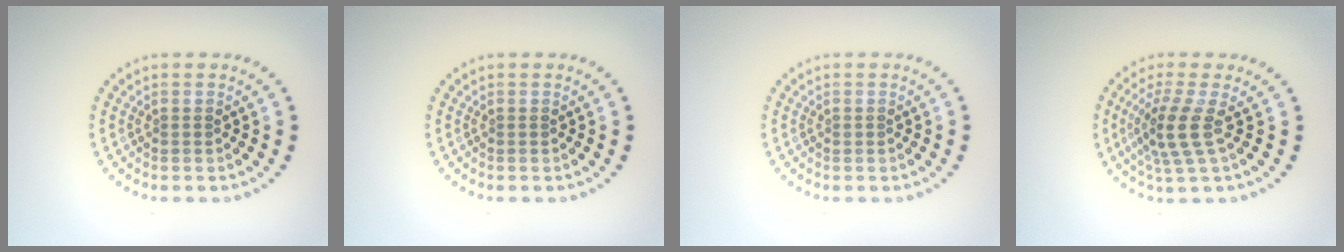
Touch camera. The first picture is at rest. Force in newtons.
{"total": 0.0}
{"total": 0.0}
{"total": 3.6, "press": 2.7, "slide": 2.3}